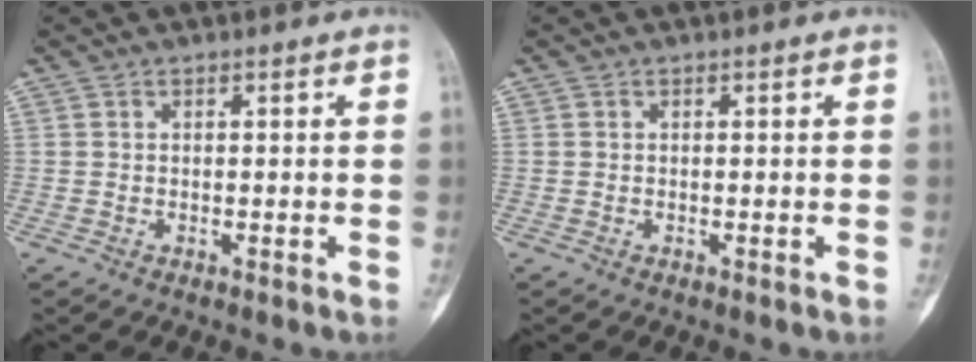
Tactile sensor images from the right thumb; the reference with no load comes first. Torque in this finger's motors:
{"motor_torque": [0.13, 0.05, 0.05, -0.05, 0.00]}